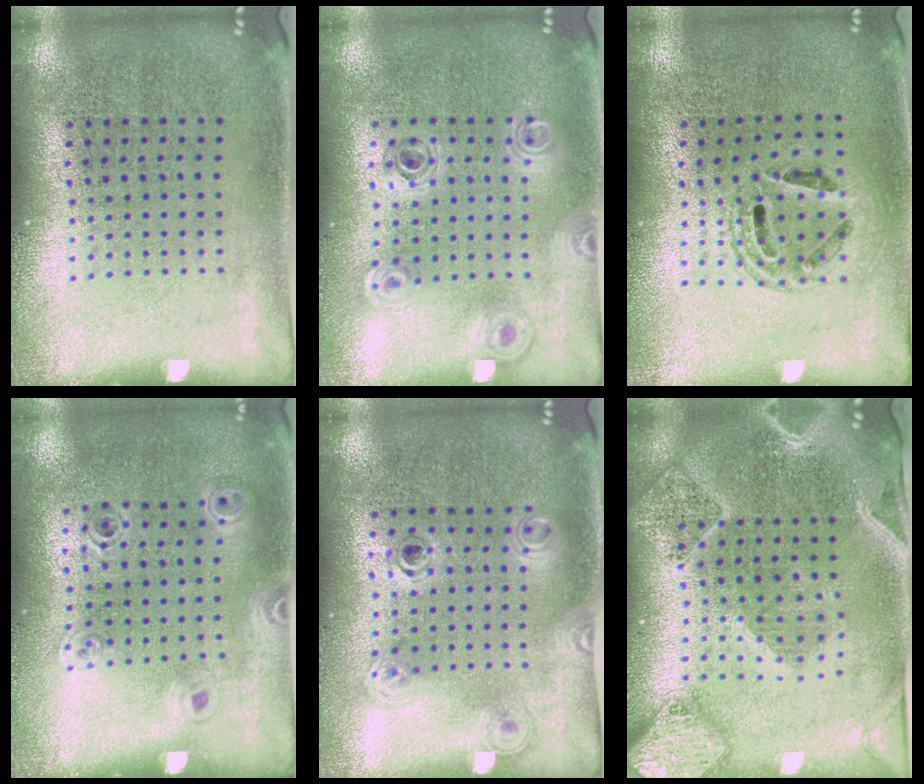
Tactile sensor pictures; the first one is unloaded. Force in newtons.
{"total": 0.9, "press": 0.9, "slide": 0.1}
{"total": 1.4, "press": 1.3, "slide": 0.7}
{"total": 0.9, "press": 0.9, "slide": 0.1}
{"total": 1.2, "press": 1.1, "slide": 0.5}
{"total": 2.8, "press": 2.4, "slide": 1.3}